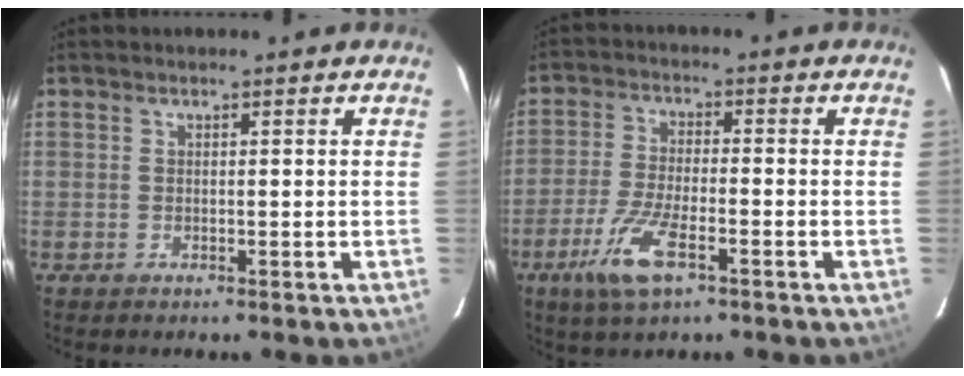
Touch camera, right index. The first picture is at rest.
{"total": 9.3, "force": [-4.8, 2.9, 7.4], "torque": [-0.167, -0.013, -0.093]}